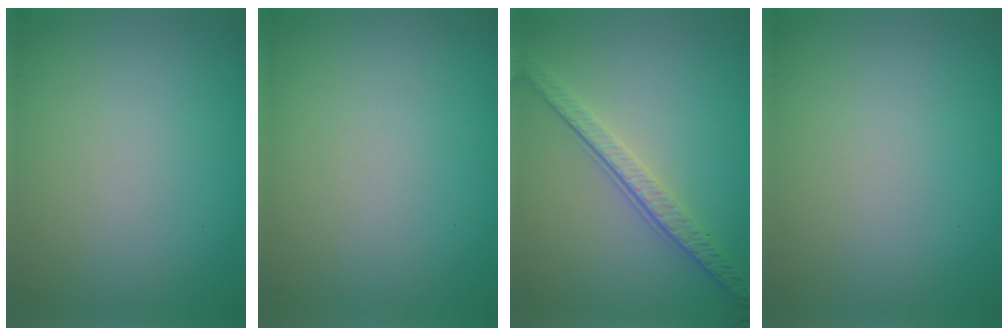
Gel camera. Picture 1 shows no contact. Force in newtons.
{"total": 0.0}
{"total": 3.8, "press": 2.8, "slide": 2.5}
{"total": 0.0}